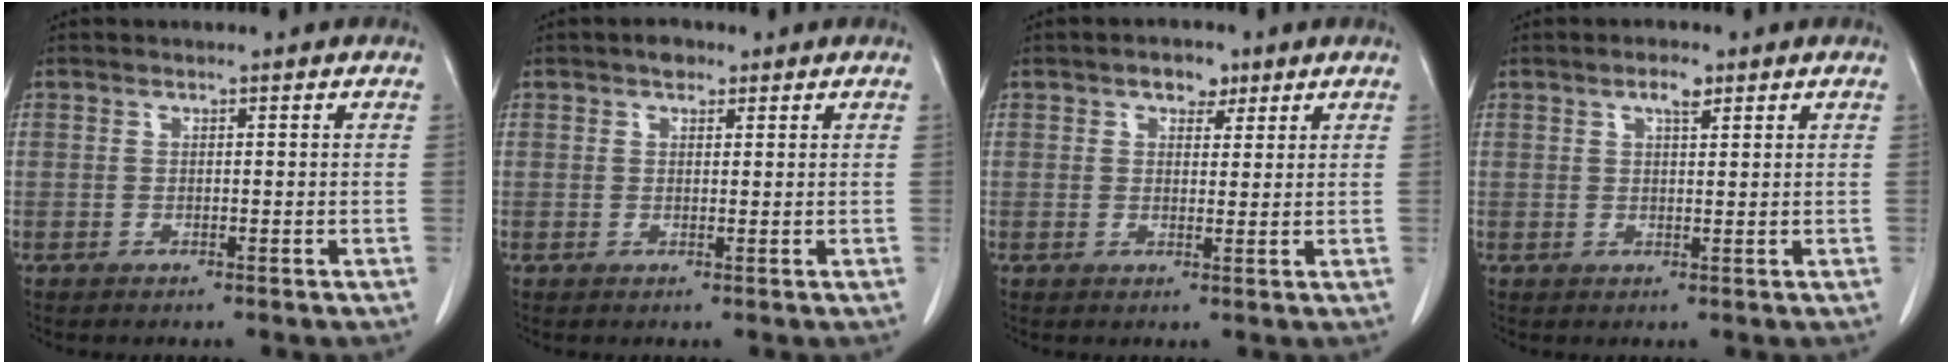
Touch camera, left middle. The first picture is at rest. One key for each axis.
{"total": 1.8, "fx": 1.2, "fy": 1.0, "fz": 0.9, "tx": -0.017, "ty": 0.005, "tz": 0.017}
{"total": 3.2, "fx": 1.9, "fy": 1.9, "fz": 1.7, "tx": -0.025, "ty": 0.008, "tz": 0.029}
{"total": 2.5, "fx": 1.5, "fy": 0.7, "fz": 1.8, "tx": -0.035, "ty": 0.001, "tz": 0.025}